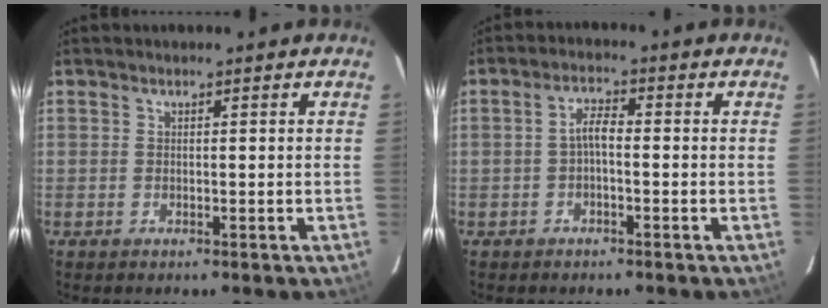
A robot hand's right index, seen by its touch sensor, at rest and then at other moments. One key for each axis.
{"total": 2.8, "fx": -0.9, "fy": 0.9, "fz": 2.4, "tx": -0.050, "ty": 0.011, "tz": -0.017}